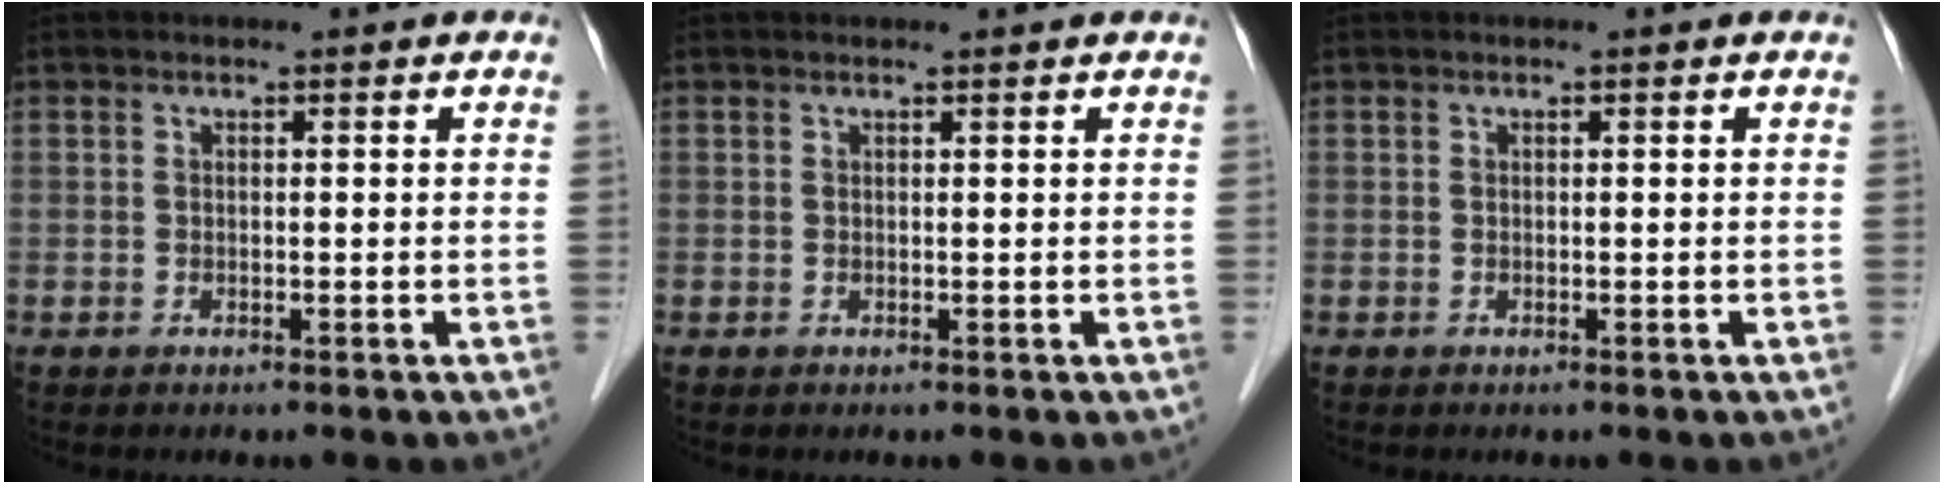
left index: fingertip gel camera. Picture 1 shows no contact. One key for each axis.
{"total": 1.0, "fx": 0.9, "fy": 0.0, "fz": 0.3, "tx": -0.007, "ty": 0.009, "tz": 0.011}
{"total": 0.0}